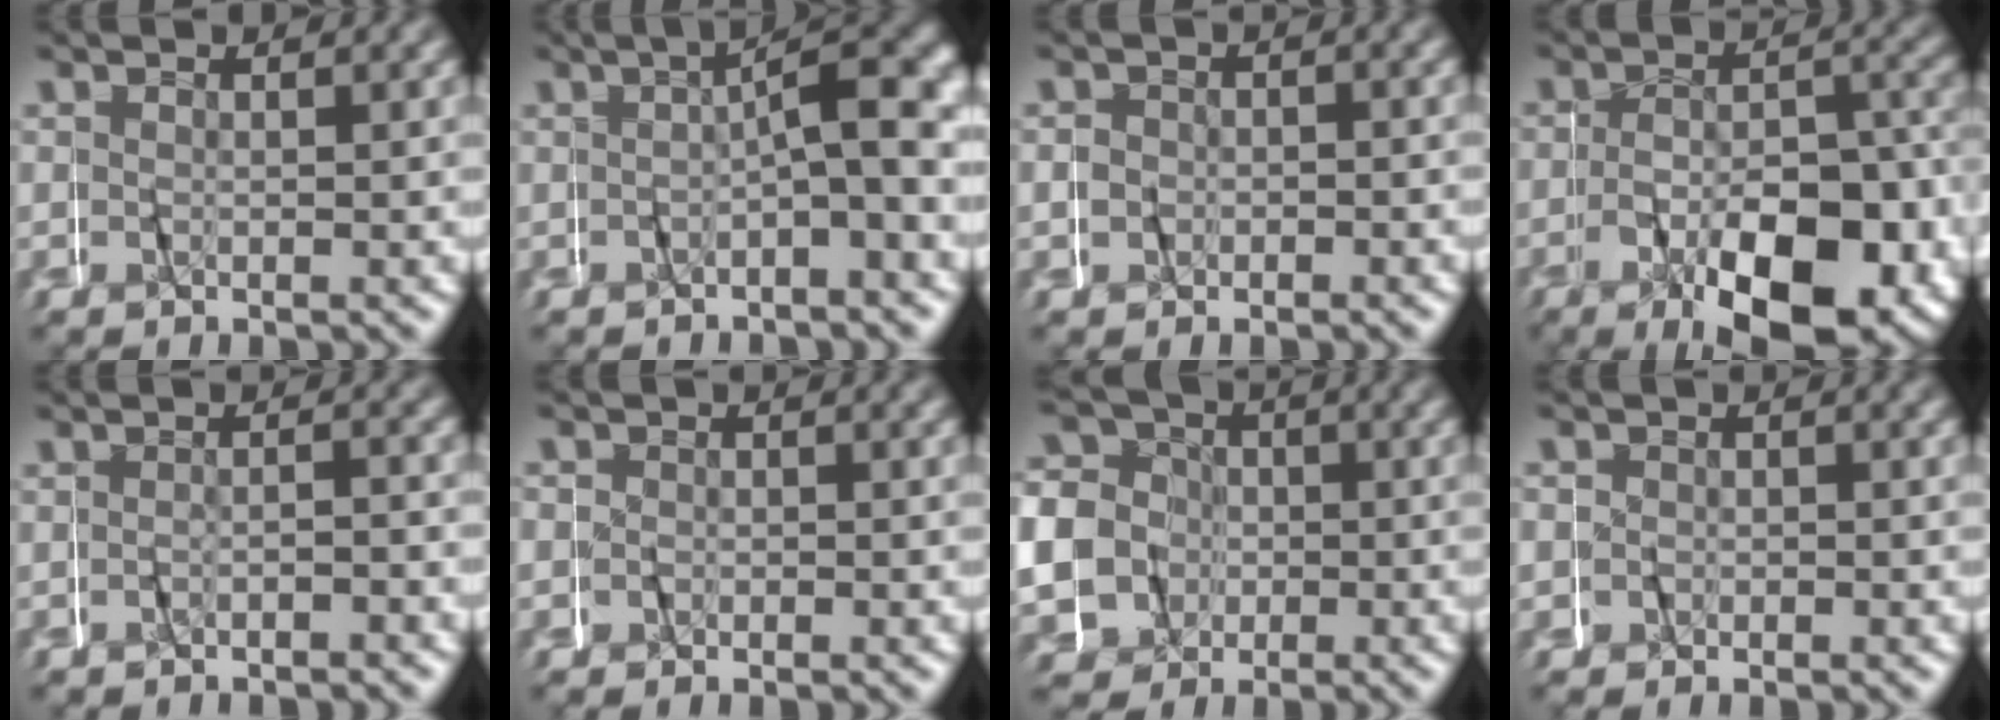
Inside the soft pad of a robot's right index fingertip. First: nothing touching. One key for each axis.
{"total": 6.6, "fx": -0.4, "fy": 2.0, "fz": 6.3, "tx": -0.065, "ty": 0.019, "tz": -0.011}
{"total": 1.5, "fx": -0.6, "fy": 1.4, "fz": -0.1, "tx": -0.006, "ty": -0.002, "tz": -0.013}
{"total": 10.8, "fx": -5.3, "fy": 5.3, "fz": 7.8, "tx": -0.126, "ty": -0.015, "tz": -0.078}
{"total": 1.6, "fx": -1.5, "fy": 0.3, "fz": 0.4, "tx": -0.005, "ty": 0.009, "tz": -0.031}
{"total": 1.5, "fx": -0.2, "fy": 1.5, "fz": 0.1, "tx": 0.000, "ty": 0.003, "tz": -0.008}
{"total": 11.7, "fx": 1.0, "fy": 10.8, "fz": 4.3, "tx": -0.098, "ty": -0.009, "tz": 0.005}
{"total": 1.9, "fx": 0.0, "fy": 1.9, "fz": 0.2, "tx": -0.004, "ty": 0.004, "tz": -0.004}